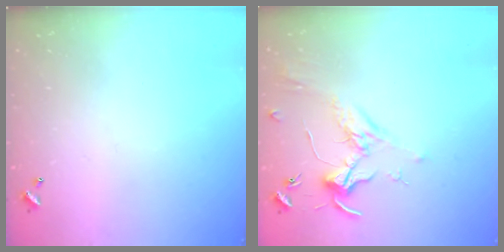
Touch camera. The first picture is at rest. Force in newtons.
{"total": 1.7, "press": 1.5, "slide": 0.7}